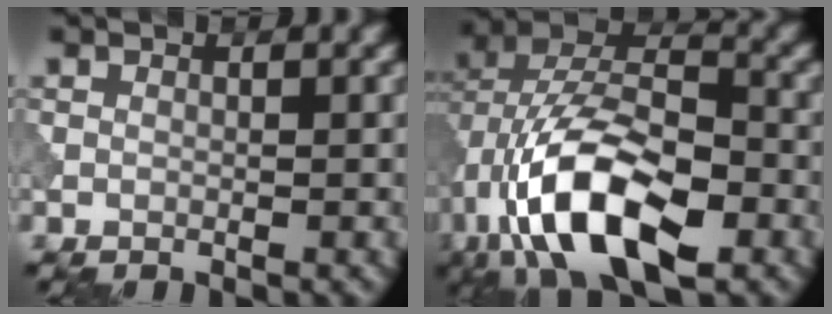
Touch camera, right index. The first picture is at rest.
{"total": 13.3, "force": [-5.4, 6.3, 10.4], "torque": [-0.199, 0.002, -0.102]}